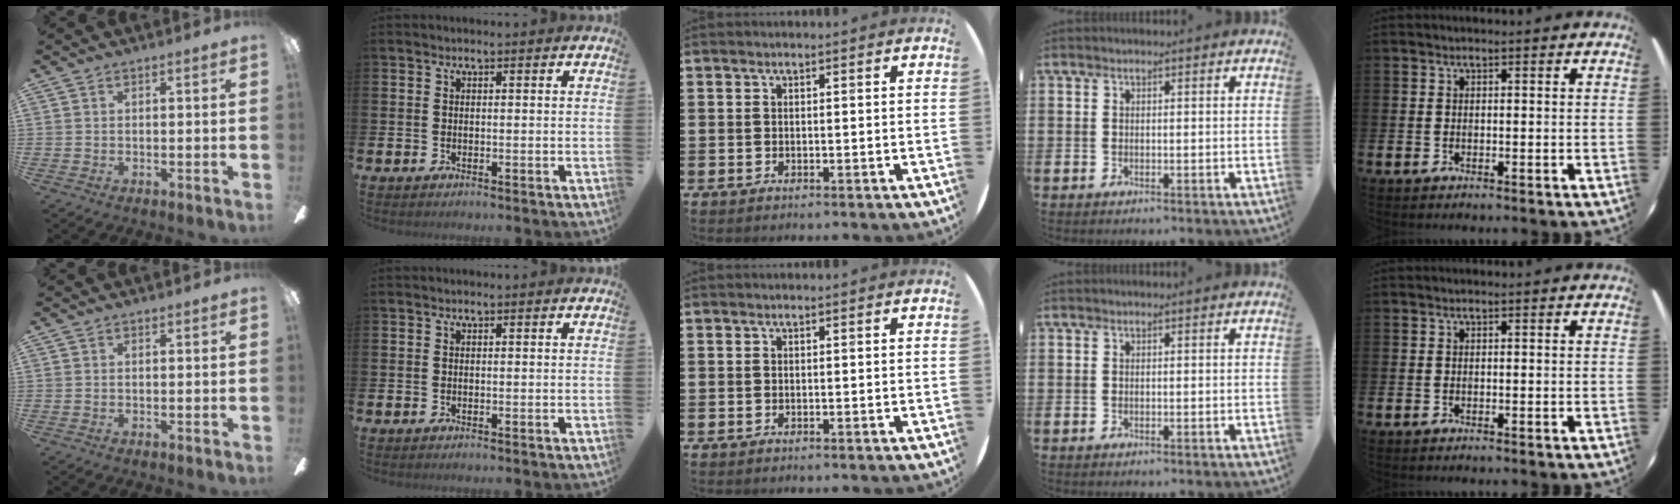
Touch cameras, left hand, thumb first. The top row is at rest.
{}